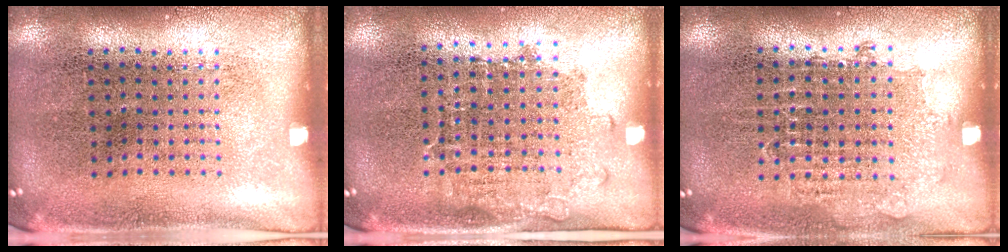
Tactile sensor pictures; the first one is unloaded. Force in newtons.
{"total": 1.2, "press": 0.9, "slide": 0.8}
{"total": 0.5, "press": 0.5, "slide": 0.1}